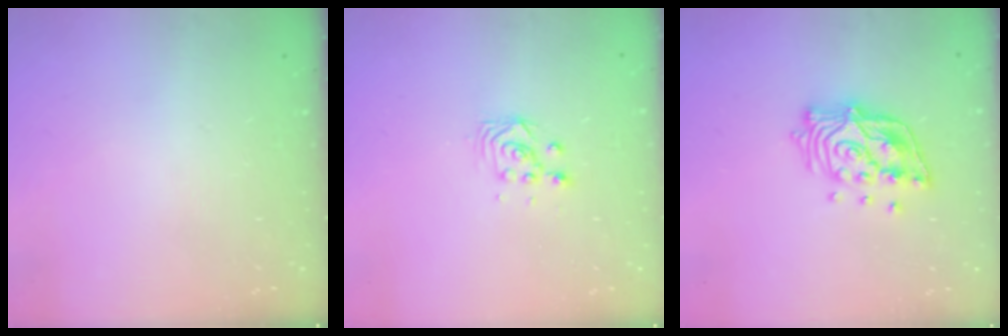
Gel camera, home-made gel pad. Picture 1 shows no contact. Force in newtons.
{"total": 2.9, "press": 2.9, "slide": 0.4}
{"total": 14.7, "press": 14.6, "slide": 1.4}